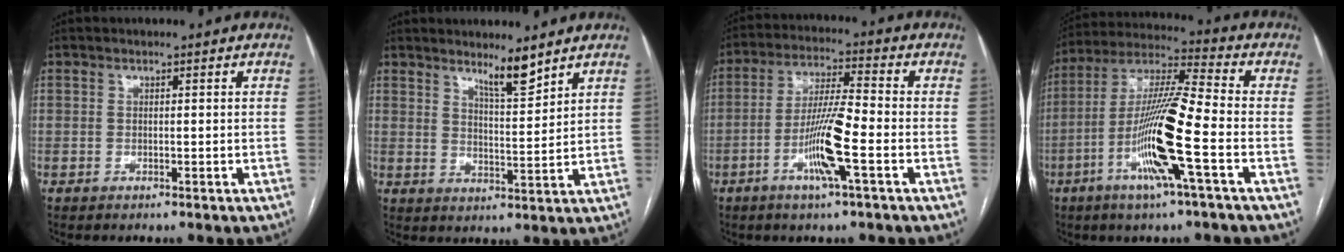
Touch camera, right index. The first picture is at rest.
{"total": 5.3, "force": [4.3, 0.1, 3.0], "torque": [-0.051, -0.015, 0.075]}
{"total": 10.0, "force": [-3.6, 0.2, 9.3], "torque": [-0.182, -0.003, -0.070]}
{"total": 15.1, "force": [-5.1, -0.1, 14.2], "torque": [-0.282, -0.006, -0.102]}